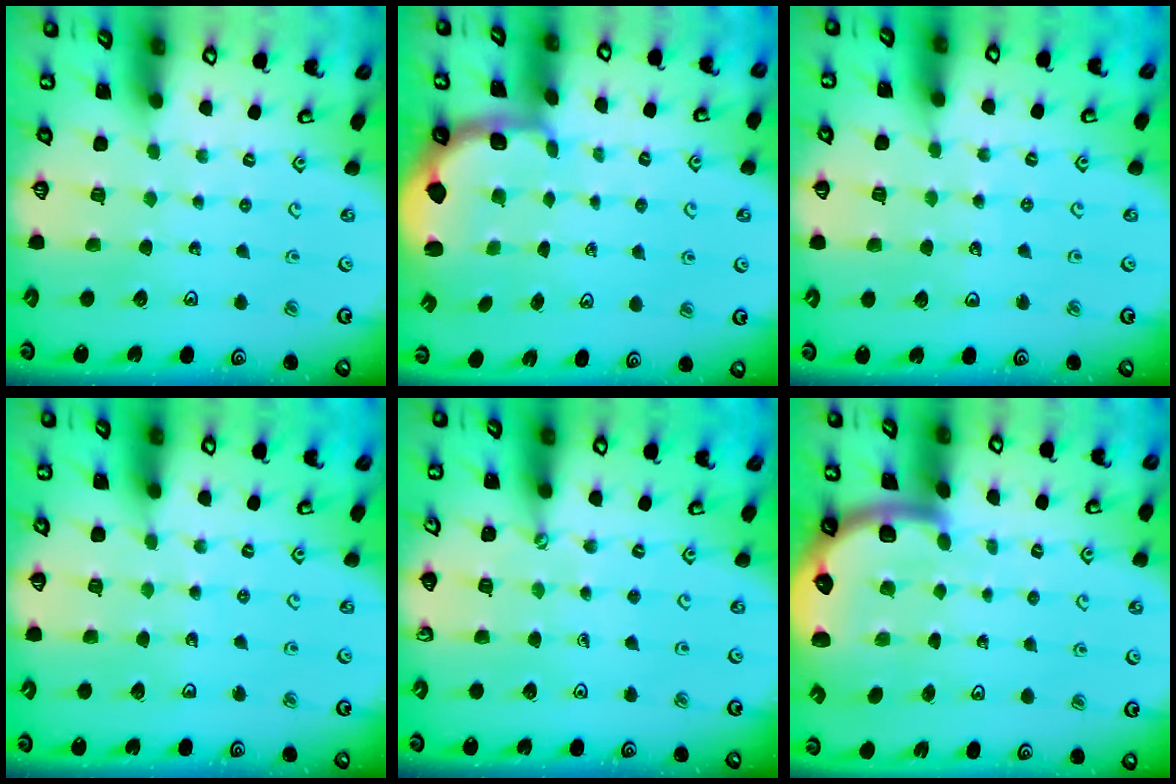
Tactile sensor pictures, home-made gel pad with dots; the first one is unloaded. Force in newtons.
{"total": 2.4, "press": 1.1, "slide": 2.2}
{"total": 3.7, "press": 3.5, "slide": 1.2}
{"total": 3.7, "press": 2.8, "slide": 2.3}
{"total": 0.9, "press": 0.9, "slide": 0.1}
{"total": 5.0, "press": 4.5, "slide": 2.2}